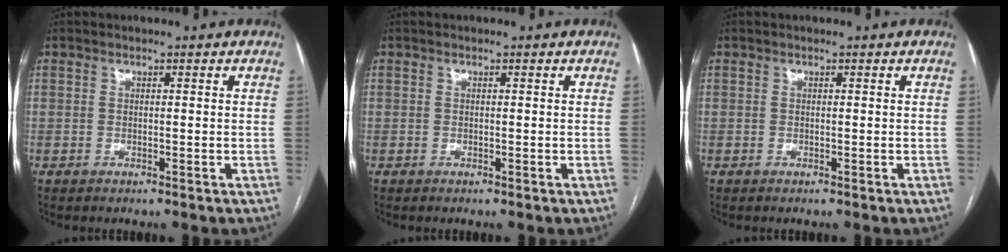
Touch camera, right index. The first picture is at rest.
{"total": 0.0}
{"total": 0.0}